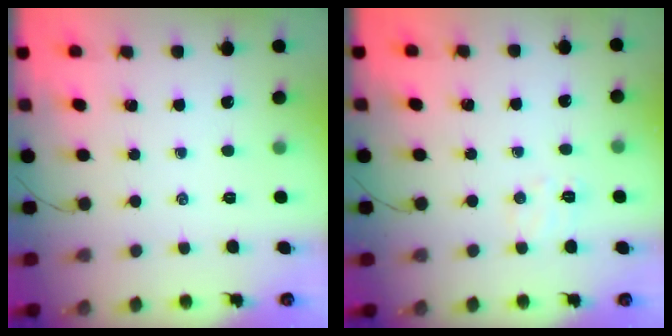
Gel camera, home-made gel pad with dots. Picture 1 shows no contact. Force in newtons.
{"total": 5.4, "press": 5.3, "slide": 1.2}